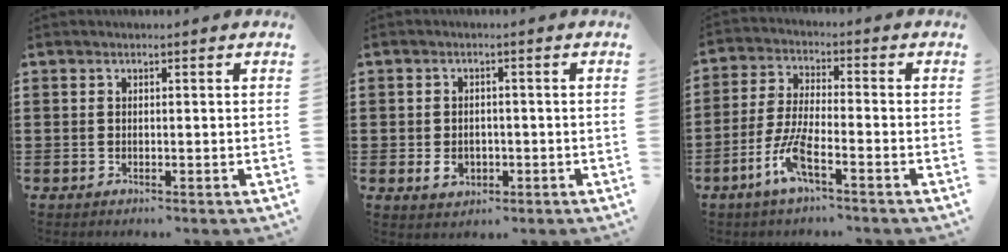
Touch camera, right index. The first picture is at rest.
{"total": 2.4, "force": [-0.6, 1.9, 1.3], "torque": [-0.031, 0.001, -0.012]}
{"total": 6.9, "force": [-4.2, 1.0, 5.4], "torque": [-0.137, -0.019, -0.084]}